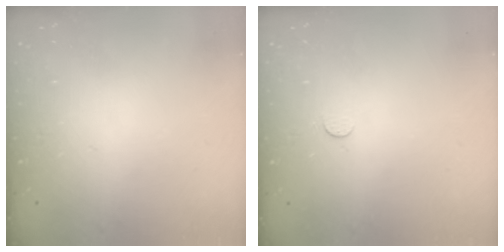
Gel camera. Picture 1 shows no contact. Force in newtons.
{"total": 3.1, "press": 3.1, "slide": 0.4}